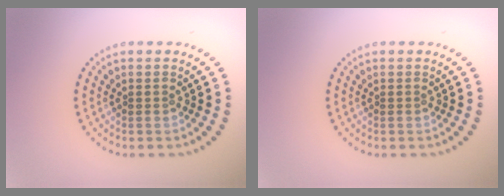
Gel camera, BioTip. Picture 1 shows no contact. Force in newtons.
{"total": 0.0}